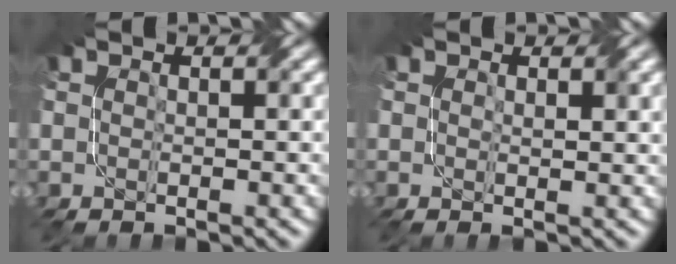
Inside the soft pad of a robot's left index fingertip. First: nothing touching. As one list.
[{"total": 1.0, "force": [0.4, 0.2, 0.9], "torque": [-0.016, -0.003, 0.008]}]